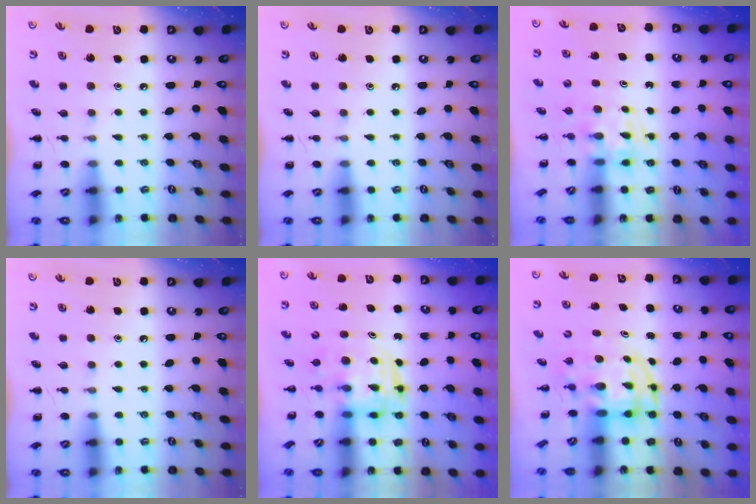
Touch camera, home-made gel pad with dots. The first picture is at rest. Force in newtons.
{"total": 0.0}
{"total": 1.2, "press": 1.0, "slide": 0.7}
{"total": 0.0}
{"total": 3.0, "press": 3.0, "slide": 0.3}
{"total": 3.8, "press": 3.7, "slide": 0.7}